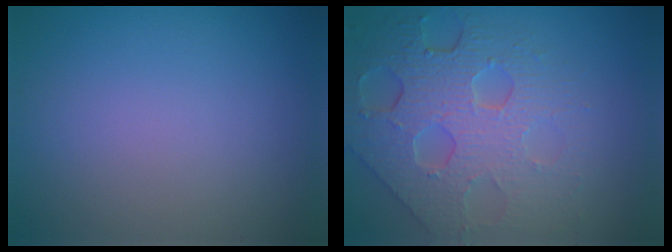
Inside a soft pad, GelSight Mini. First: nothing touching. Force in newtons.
{"total": 8.0, "press": 5.5, "slide": 5.9}